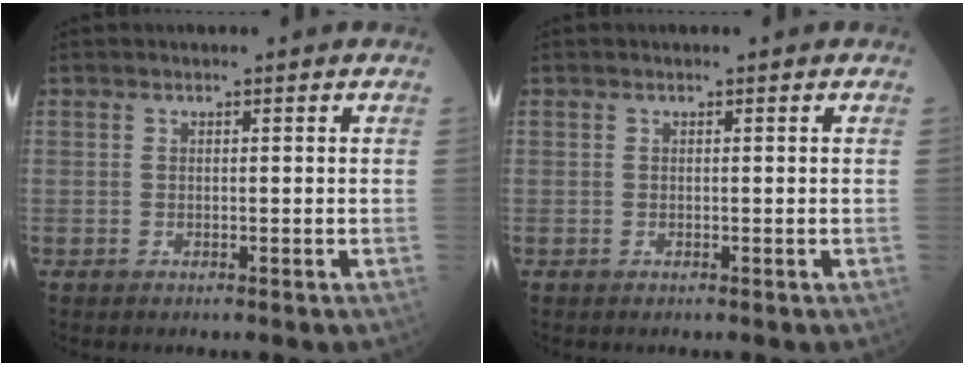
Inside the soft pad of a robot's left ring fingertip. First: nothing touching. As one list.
[{"total": 0.0}]